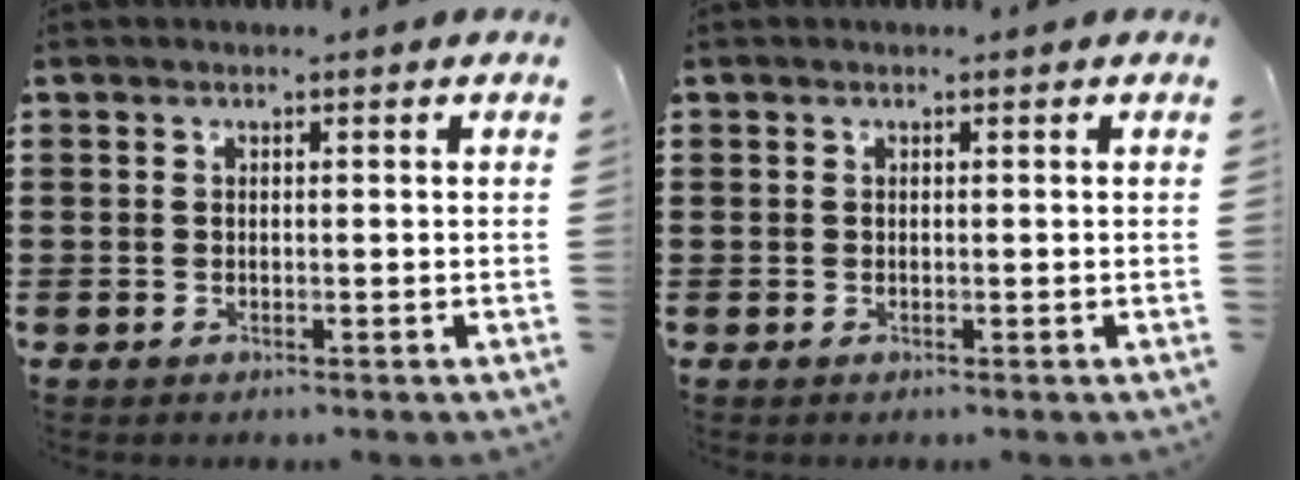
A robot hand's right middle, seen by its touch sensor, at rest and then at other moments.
{"total": 0.0}